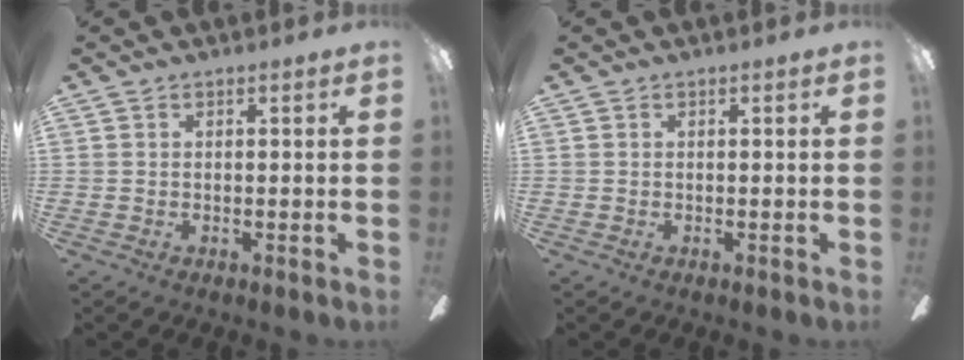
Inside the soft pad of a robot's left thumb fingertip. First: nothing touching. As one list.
[{"total": 0.0}]